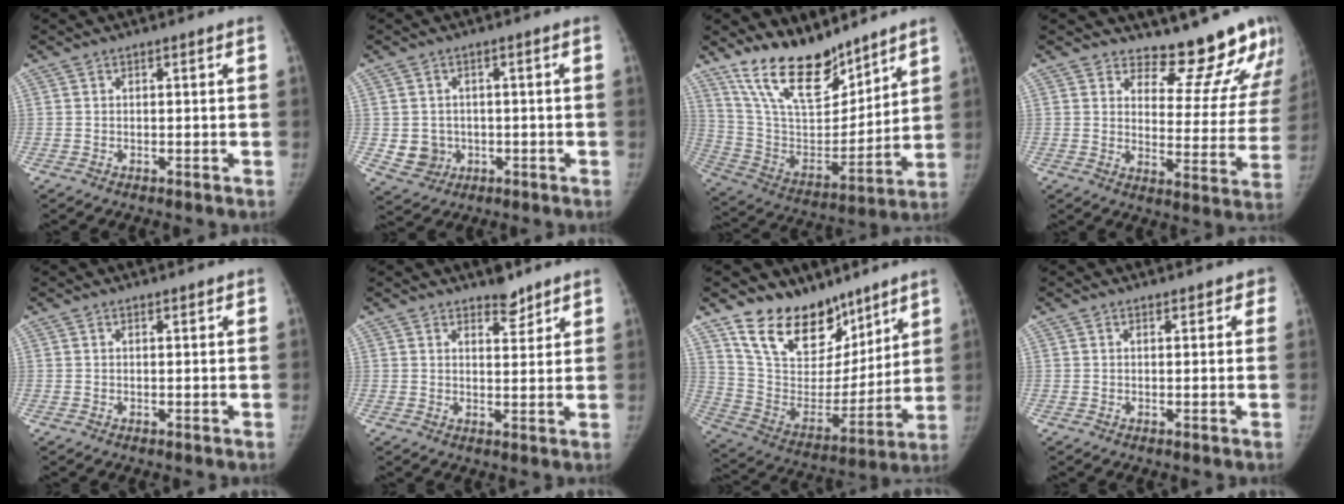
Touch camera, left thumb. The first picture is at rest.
{"total": 5.0, "force": [-0.6, 4.7, 1.7], "torque": [-0.006, 0.004, 0.002]}
{"total": 19.2, "force": [14.9, 7.4, 9.6], "torque": [-0.126, -0.088, 0.279]}
{"total": 16.2, "force": [15.0, 5.0, 3.3], "torque": [0.020, -0.153, 0.177]}
{"total": 0.6, "force": [0.5, 0.2, 0.3], "torque": [-0.007, -0.003, 0.008]}
{"total": 3.9, "force": [3.2, 1.6, 1.5], "torque": [-0.004, -0.025, 0.050]}
{"total": 20.2, "force": [14.9, 11.4, 7.5], "torque": [-0.076, -0.089, 0.265]}
{"total": 2.0, "force": [1.4, 1.1, 0.8], "torque": [0.014, -0.001, 0.009]}